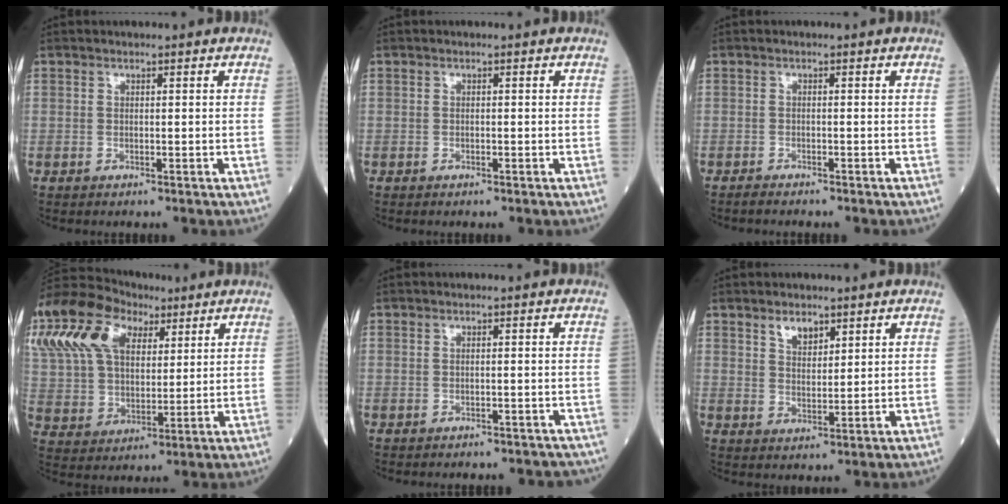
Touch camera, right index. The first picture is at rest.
{"total": 0.0}
{"total": 1.5, "force": [-1.4, 0.1, 0.6], "torque": [-0.017, -0.003, -0.019]}
{"total": 27.4, "force": [13.8, 17.0, 16.5], "torque": [-0.425, 0.105, 0.256]}
{"total": 5.9, "force": [-5.2, 2.1, 1.7], "torque": [-0.020, -0.002, -0.052]}
{"total": 3.3, "force": [2.3, 1.6, 1.8], "torque": [-0.035, -0.001, 0.045]}